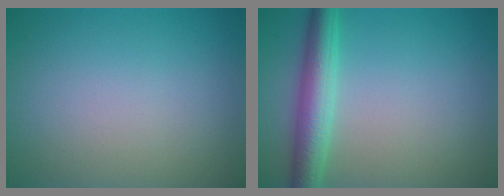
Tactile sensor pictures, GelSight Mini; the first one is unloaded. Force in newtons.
{"total": 4.5, "press": 4.5, "slide": 0.1}